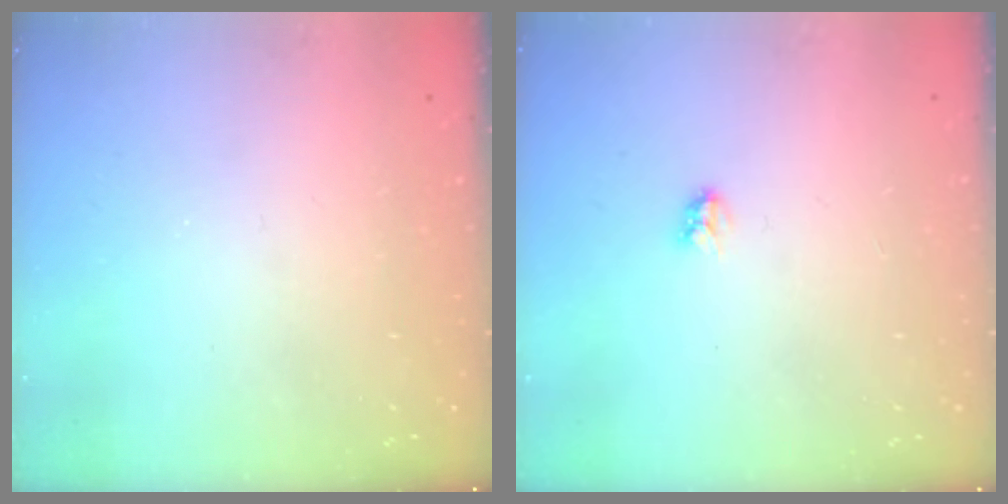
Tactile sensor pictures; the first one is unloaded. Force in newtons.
{"total": 2.9, "press": 2.9, "slide": 0.3}